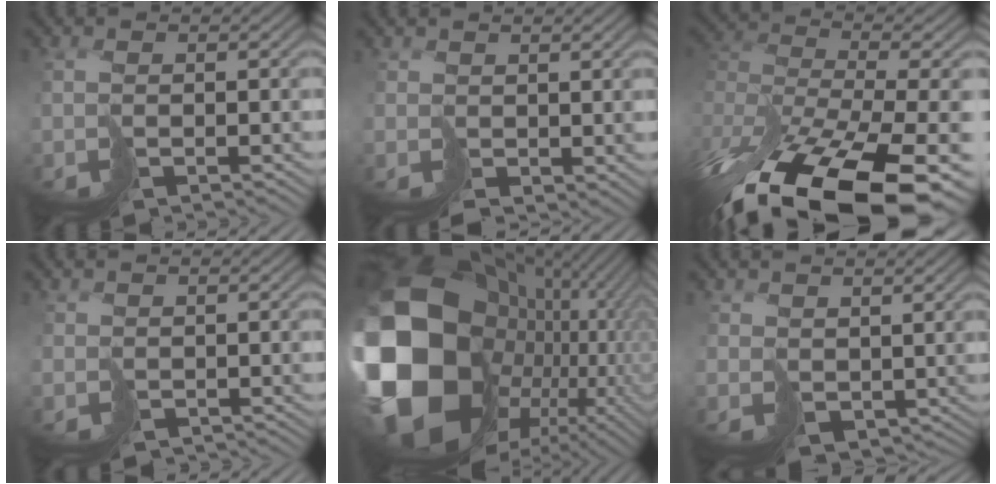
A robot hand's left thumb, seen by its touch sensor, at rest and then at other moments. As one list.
[{"total": 1.2, "force": [0.1, 1.2, 0.5], "torque": [-0.010, -0.002, 0.004]}, {"total": 18.0, "force": [-12.6, 6.9, 10.9], "torque": [-0.217, -0.060, -0.157]}, {"total": 1.1, "force": [-0.7, 0.8, -0.4], "torque": [0.011, -0.009, -0.006]}, {"total": 21.6, "force": [-0.3, 17.3, 12.8], "torque": [-0.271, -0.072, 0.022]}, {"total": 2.7, "force": [1.5, 2.1, 0.8], "torque": [-0.029, -0.011, 0.038]}]